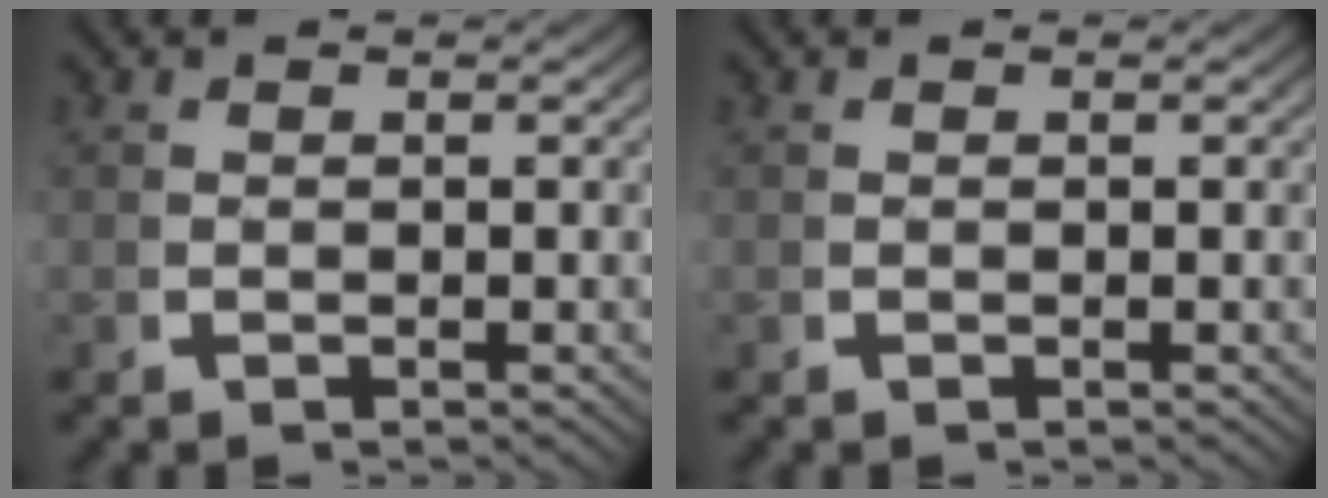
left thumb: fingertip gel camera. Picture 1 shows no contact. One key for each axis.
{"total": 0.0}